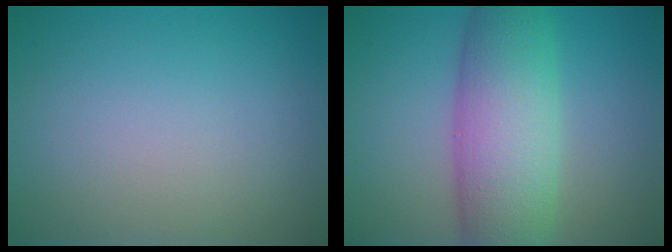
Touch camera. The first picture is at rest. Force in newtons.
{"total": 8.5, "press": 8.5, "slide": 0.1}